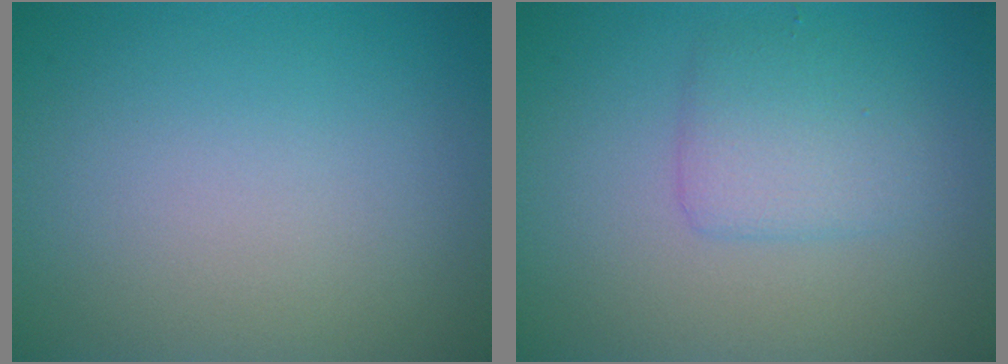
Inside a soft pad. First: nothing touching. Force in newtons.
{"total": 2.7, "press": 2.7, "slide": 0.1}